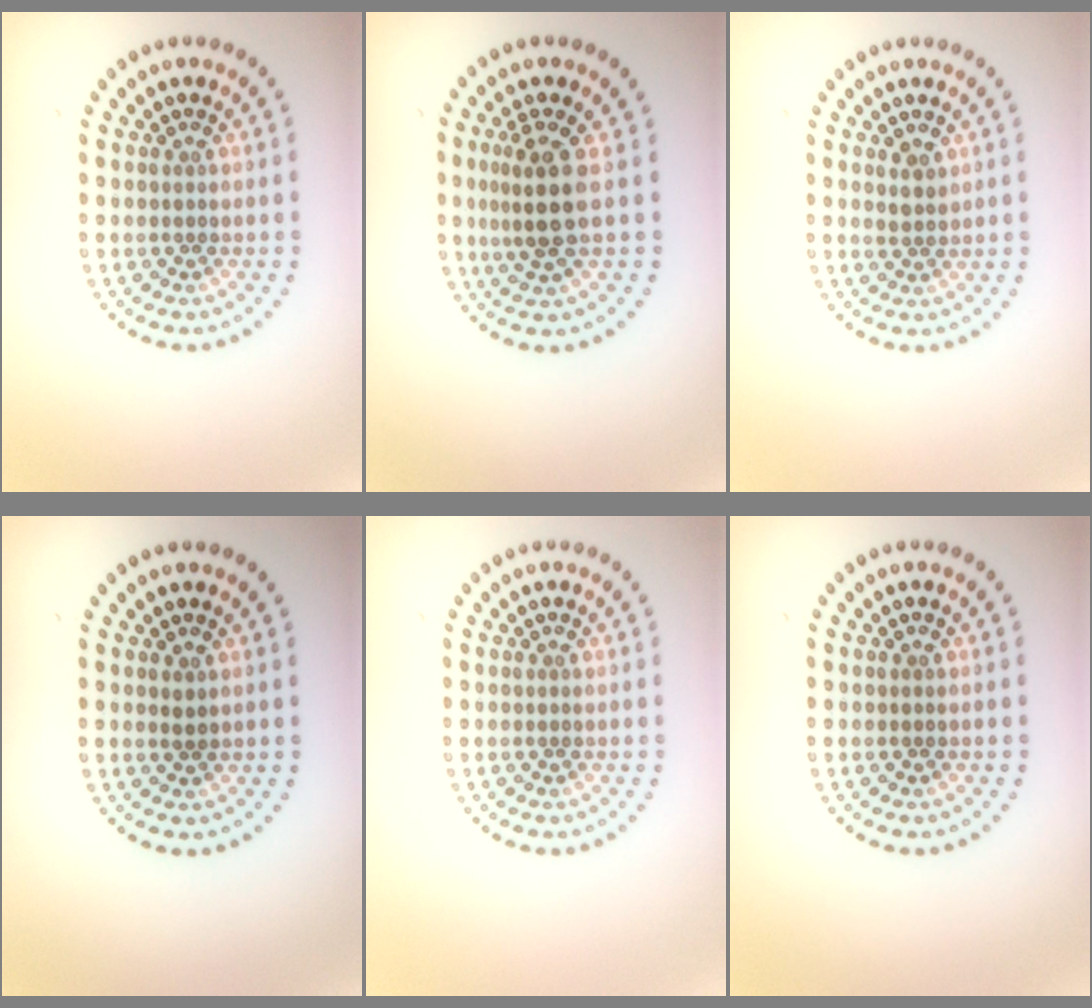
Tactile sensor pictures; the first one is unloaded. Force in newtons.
{"total": 3.4, "press": 2.8, "slide": 2.0}
{"total": 1.4, "press": 1.2, "slide": 0.7}
{"total": 0.7, "press": 0.7, "slide": 0.1}
{"total": 0.0}
{"total": 0.0}